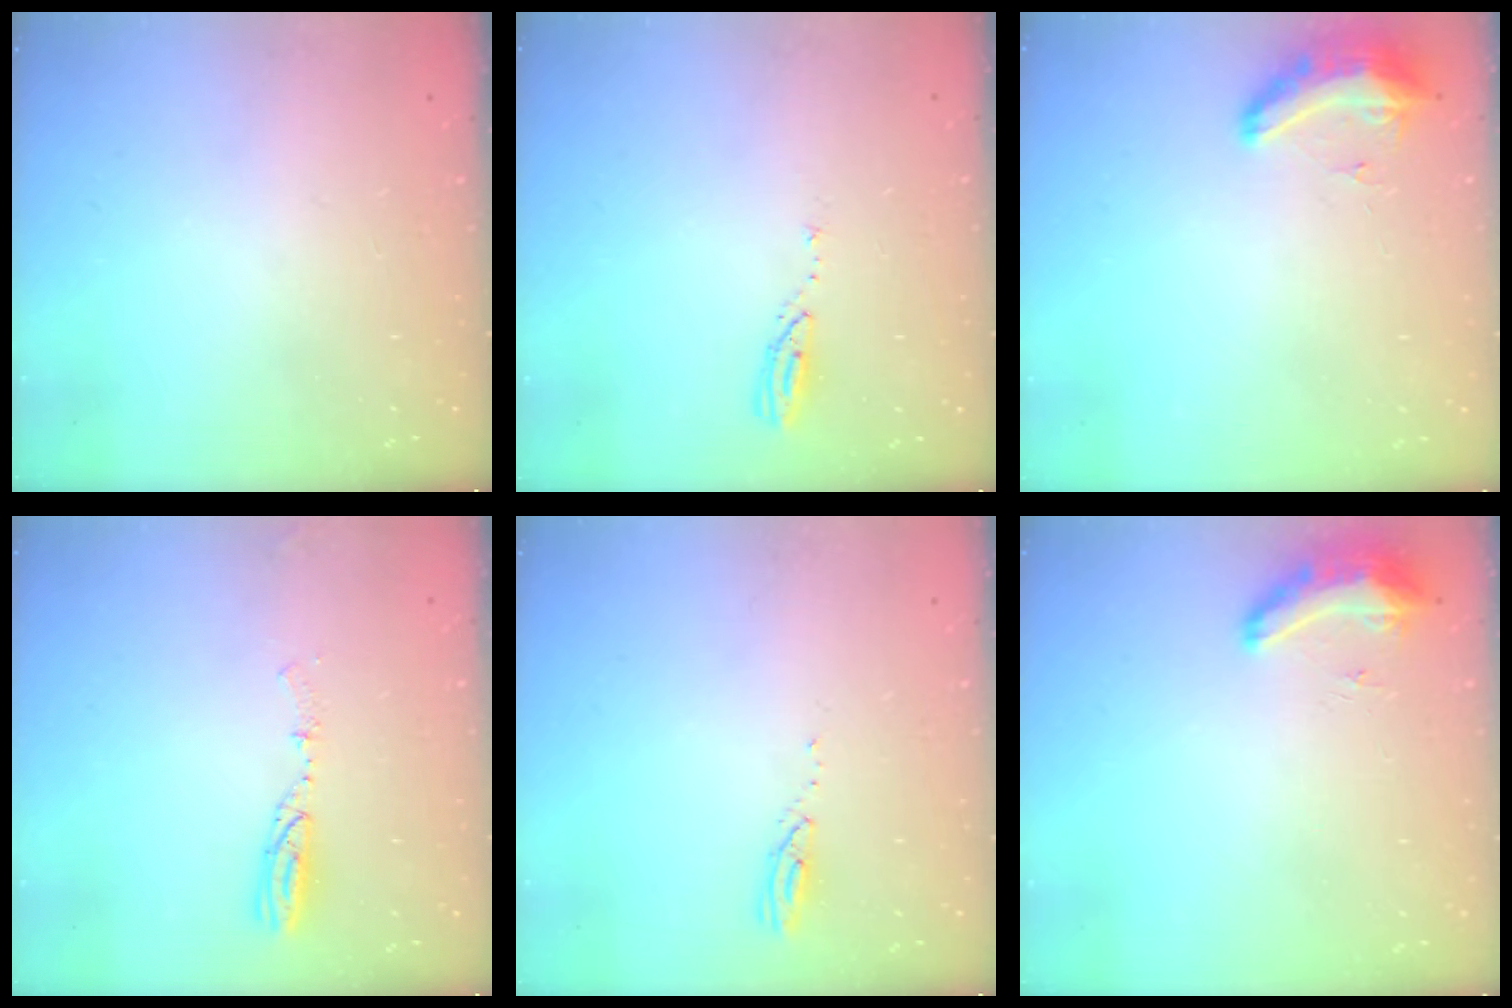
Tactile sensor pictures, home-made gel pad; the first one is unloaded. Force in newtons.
{"total": 4.0, "press": 4.0, "slide": 0.4}
{"total": 8.6, "press": 8.5, "slide": 1.2}
{"total": 4.7, "press": 4.7, "slide": 0.4}
{"total": 3.1, "press": 3.1, "slide": 0.2}
{"total": 8.3, "press": 8.2, "slide": 1.6}